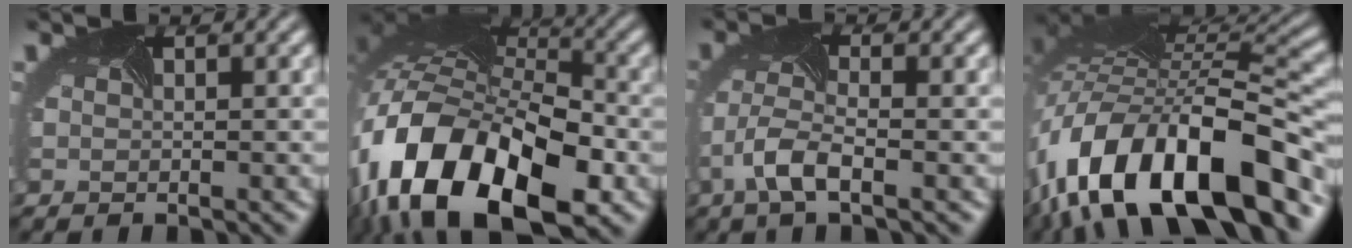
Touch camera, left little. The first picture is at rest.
{"total": 17.8, "force": [-6.7, 10.0, 13.1], "torque": [-0.266, -0.011, -0.114]}
{"total": 3.1, "force": [-1.7, 0.9, 2.5], "torque": [-0.067, 0.008, -0.042]}
{"total": 16.1, "force": [-6.8, 7.6, 12.4], "torque": [-0.212, 0.013, -0.117]}